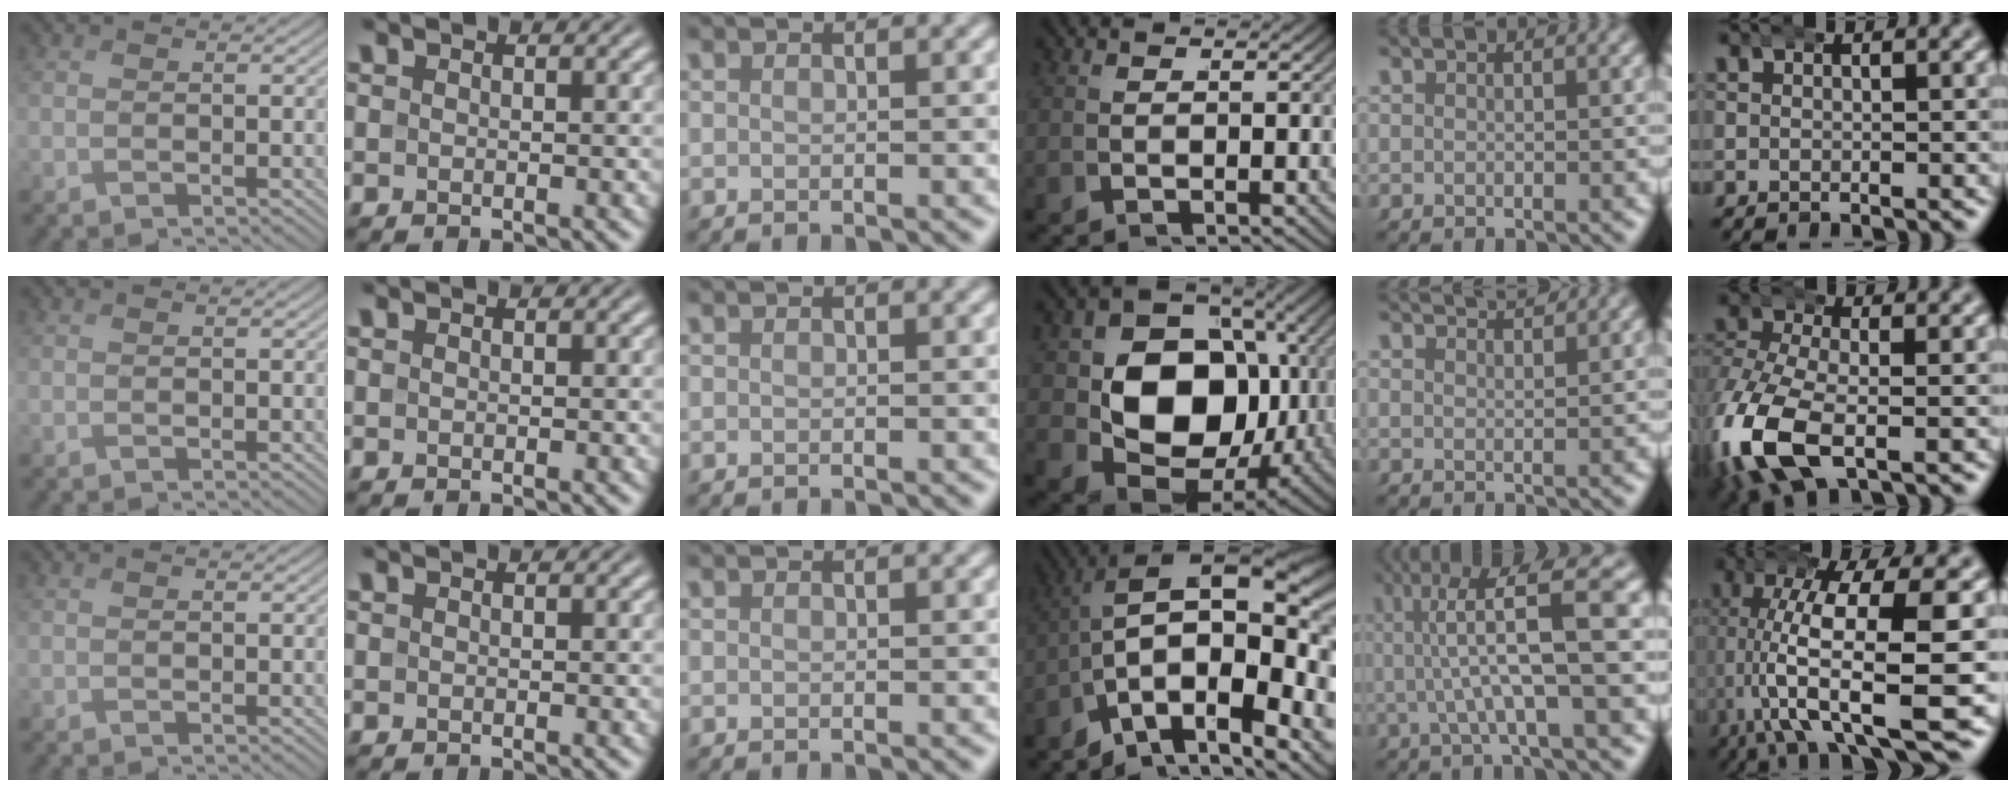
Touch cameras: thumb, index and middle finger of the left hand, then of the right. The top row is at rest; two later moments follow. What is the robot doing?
{"motion": "wrap", "object": "bandana"}